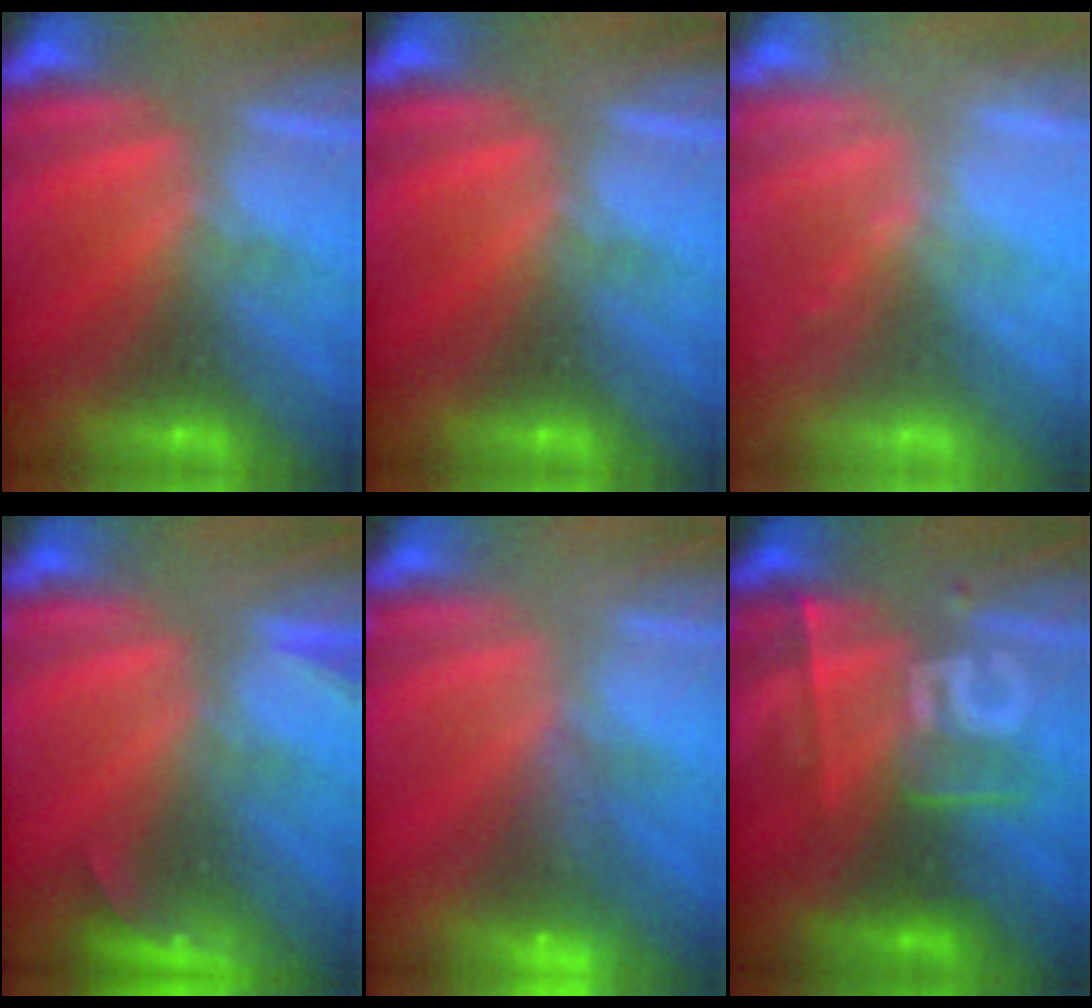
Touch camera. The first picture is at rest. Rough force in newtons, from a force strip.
{"total": 0.0}
{"total": 2.4}
{"total": 2.6}
{"total": 7.0}
{"total": 2.5}